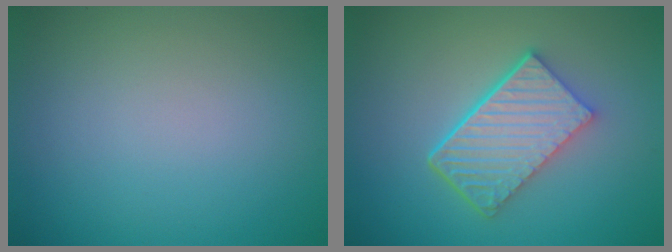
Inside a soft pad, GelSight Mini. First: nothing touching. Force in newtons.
{"total": 6.1, "press": 4.4, "slide": 4.2}